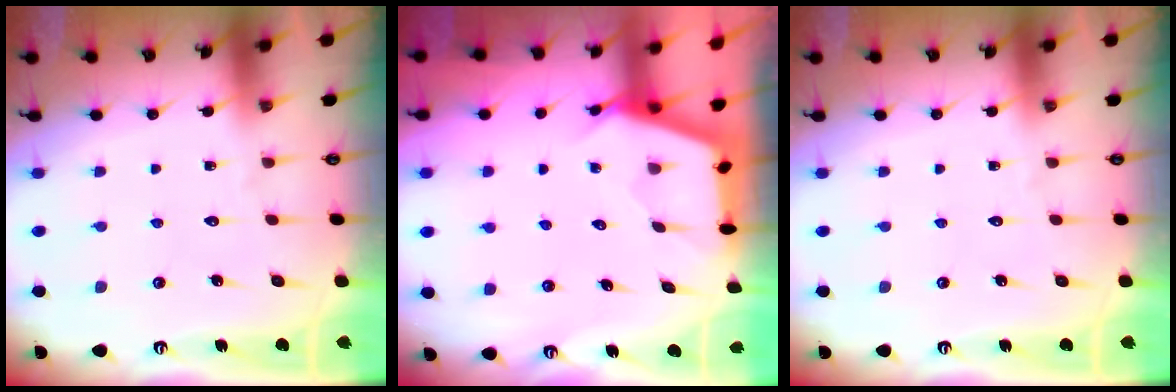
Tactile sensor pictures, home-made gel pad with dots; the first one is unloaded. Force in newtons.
{"total": 2.7, "press": 2.7, "slide": 0.4}
{"total": 0.0}